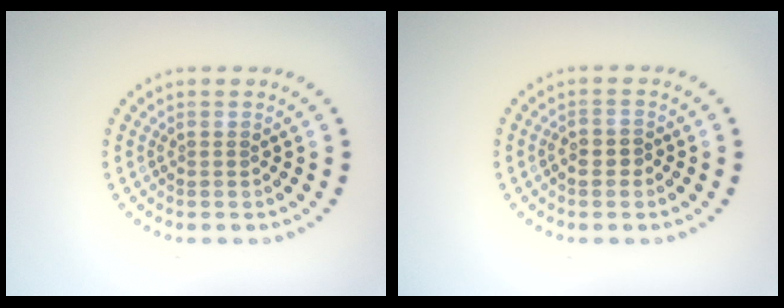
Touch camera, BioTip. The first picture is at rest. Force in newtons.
{"total": 1.1, "press": 1.0, "slide": 0.6}